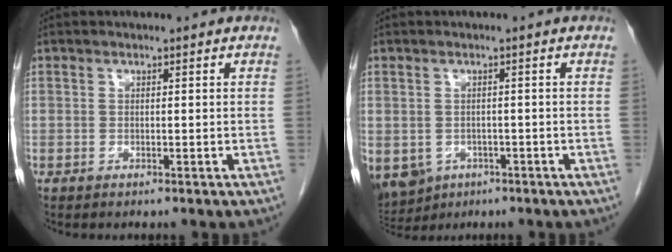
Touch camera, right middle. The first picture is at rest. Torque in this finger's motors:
{"motor_torque": [0.47, -0.22, 0.06, 0.04]}